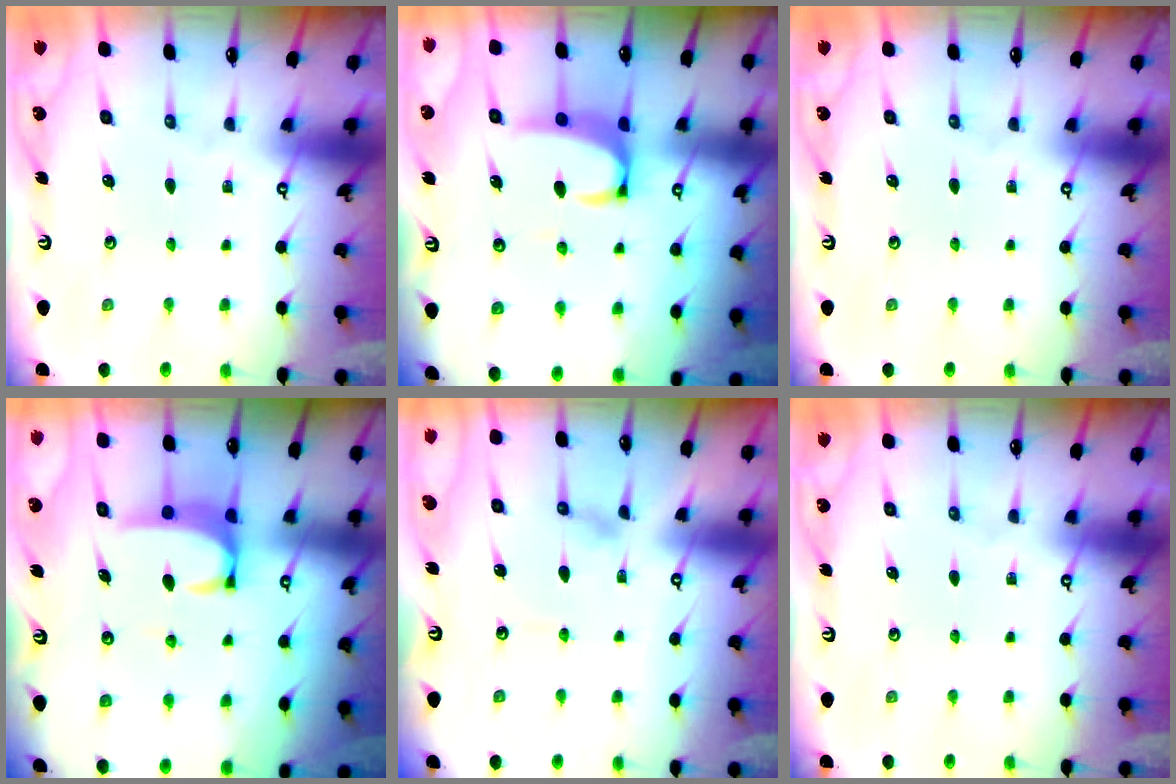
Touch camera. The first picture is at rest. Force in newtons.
{"total": 3.5, "press": 3.4, "slide": 0.8}
{"total": 0.0}
{"total": 2.9, "press": 2.9, "slide": 0.4}
{"total": 1.4, "press": 1.4, "slide": 0.2}
{"total": 0.0}